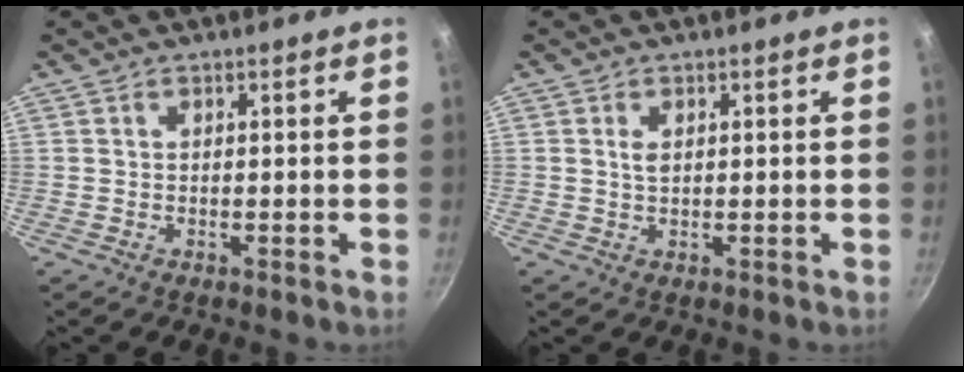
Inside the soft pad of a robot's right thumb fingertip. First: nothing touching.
{"total": 1.6, "force": [0.5, 0.9, 1.2], "torque": [-0.022, -0.001, 0.009]}